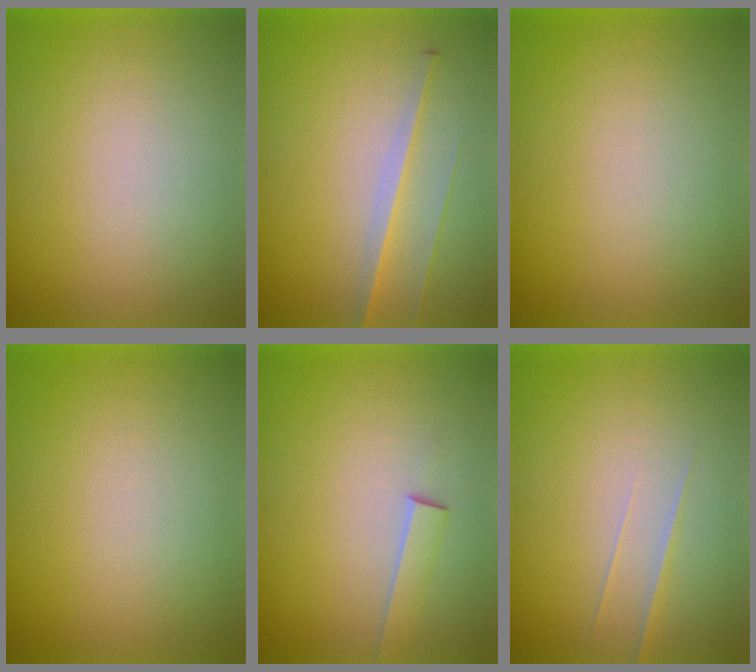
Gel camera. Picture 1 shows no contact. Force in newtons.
{"total": 2.7}
{"total": 0.0}
{"total": 0.0}
{"total": 2.0}
{"total": 1.5}